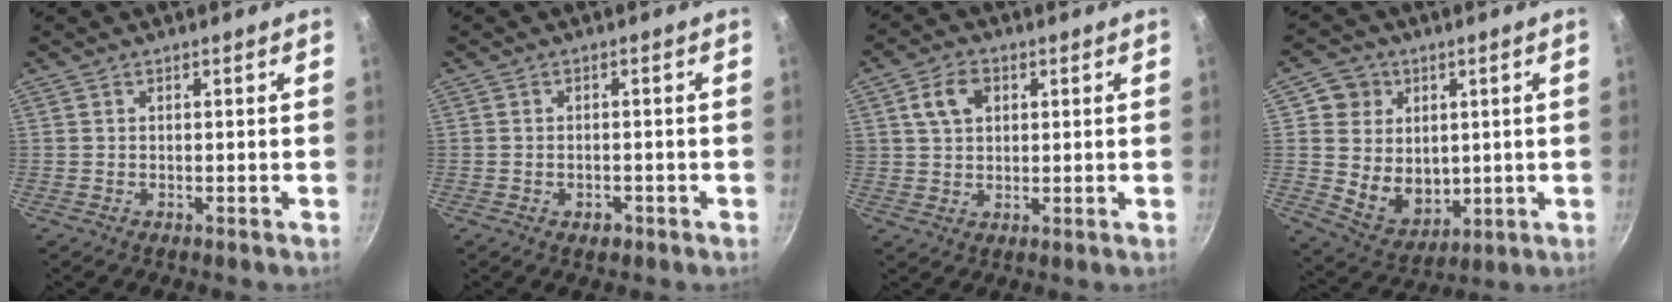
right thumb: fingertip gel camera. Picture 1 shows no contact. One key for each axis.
{"total": 2.2, "fx": -1.1, "fy": 1.4, "fz": 1.2, "tx": -0.017, "ty": 0.006, "tz": -0.013}
{"total": 6.3, "fx": 2.1, "fy": 4.5, "fz": 3.8, "tx": -0.052, "ty": 0.006, "tz": 0.036}
{"total": 11.8, "fx": 2.7, "fy": 10.5, "fz": 4.7, "tx": -0.040, "ty": -0.018, "tz": 0.064}